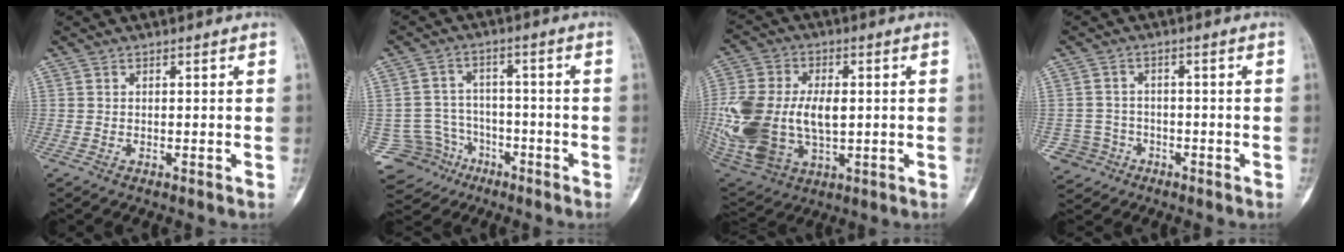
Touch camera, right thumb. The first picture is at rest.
{"total": 10.4, "force": [-5.7, 8.5, 1.9], "torque": [-0.021, 0.054, -0.086]}
{"total": 22.2, "force": [-0.7, 13.8, 17.4], "torque": [-0.380, -0.008, 0.005]}
{"total": 5.4, "force": [-2.3, 4.9, 0.1], "torque": [0.016, 0.023, -0.035]}